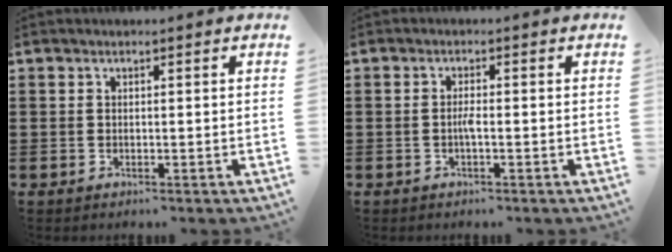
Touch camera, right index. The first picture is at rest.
{"total": 1.7, "force": [-0.5, 0.2, 1.6], "torque": [-0.040, -0.002, -0.012]}